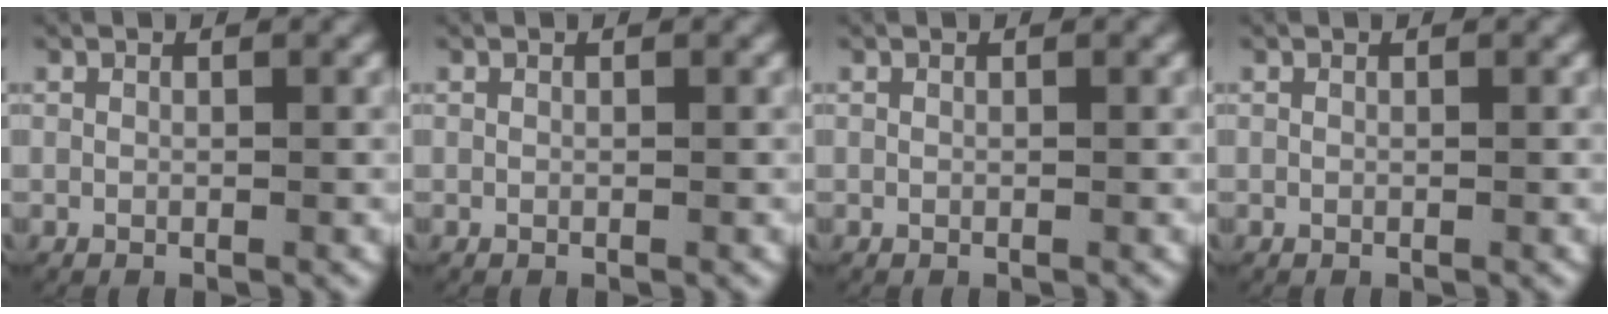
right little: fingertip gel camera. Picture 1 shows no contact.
{"total": 0.0}
{"total": 0.0}
{"total": 0.0}